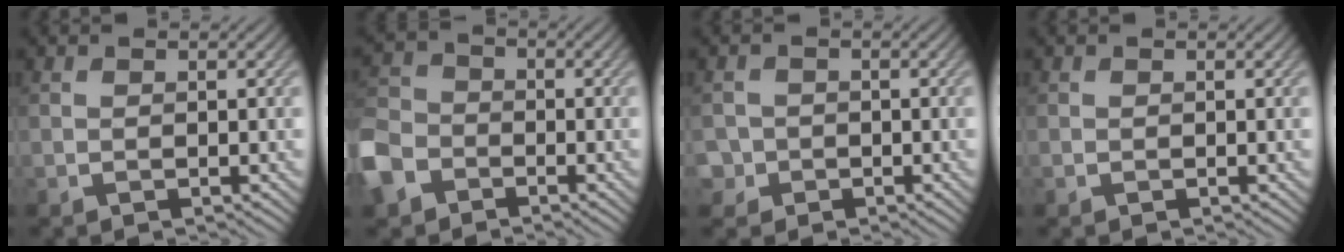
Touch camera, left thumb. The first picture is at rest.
{"total": 8.0, "force": [-4.5, 5.7, 3.5], "torque": [-0.109, -0.015, -0.112]}
{"total": 2.8, "force": [-1.1, 2.6, 0.2], "torque": [-0.004, 0.001, -0.030]}
{"total": 0.0}